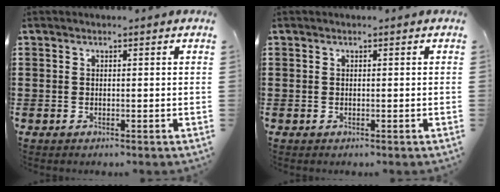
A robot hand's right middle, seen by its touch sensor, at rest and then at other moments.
{"total": 0.0}